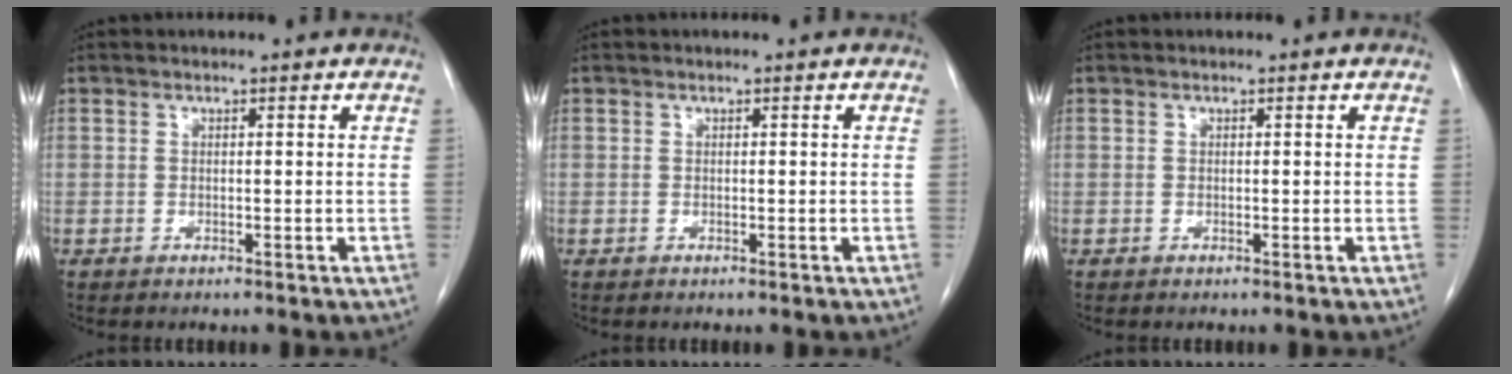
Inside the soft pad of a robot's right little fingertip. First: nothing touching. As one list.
[{"total": 0.0}, {"total": 0.0}]